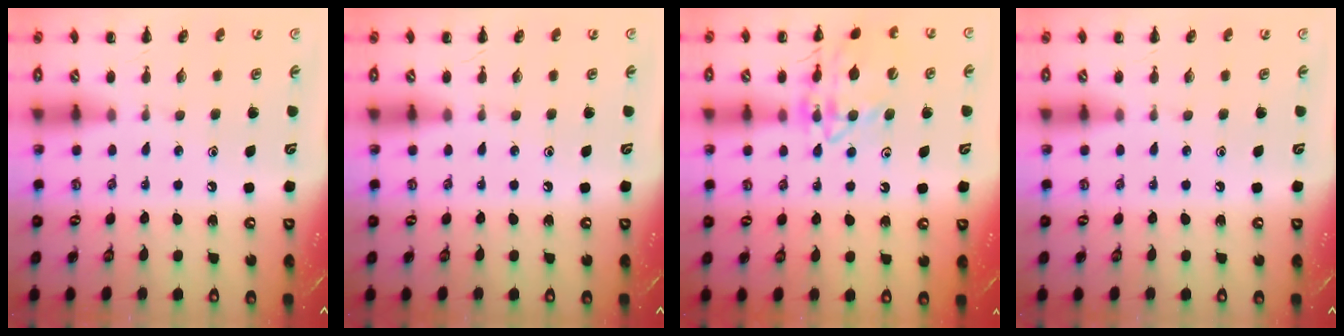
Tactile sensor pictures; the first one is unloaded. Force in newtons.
{"total": 0.0}
{"total": 14.5, "press": 14.4, "slide": 1.2}
{"total": 0.0}